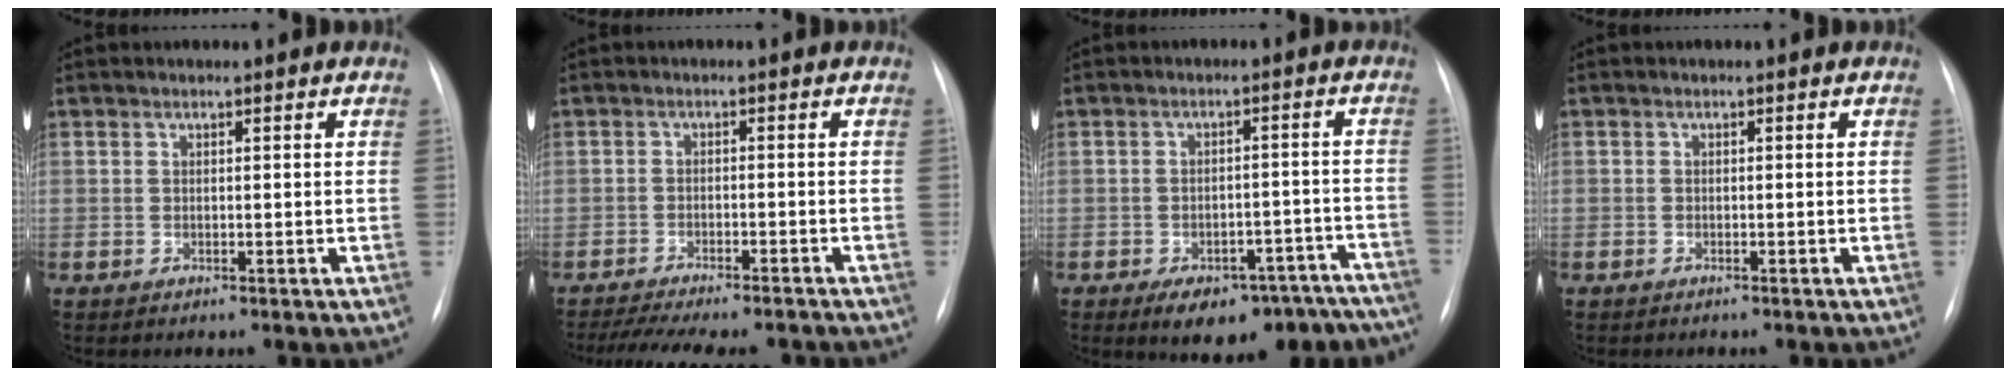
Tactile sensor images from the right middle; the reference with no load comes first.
{"total": 14.4, "force": [-12.6, 3.2, 6.2], "torque": [-0.121, -0.008, -0.168]}
{"total": 15.8, "force": [-12.1, 7.8, 6.4], "torque": [-0.048, 0.040, -0.140]}
{"total": 0.6, "force": [-0.4, 0.5, 0.0], "torque": [-0.007, 0.005, -0.007]}